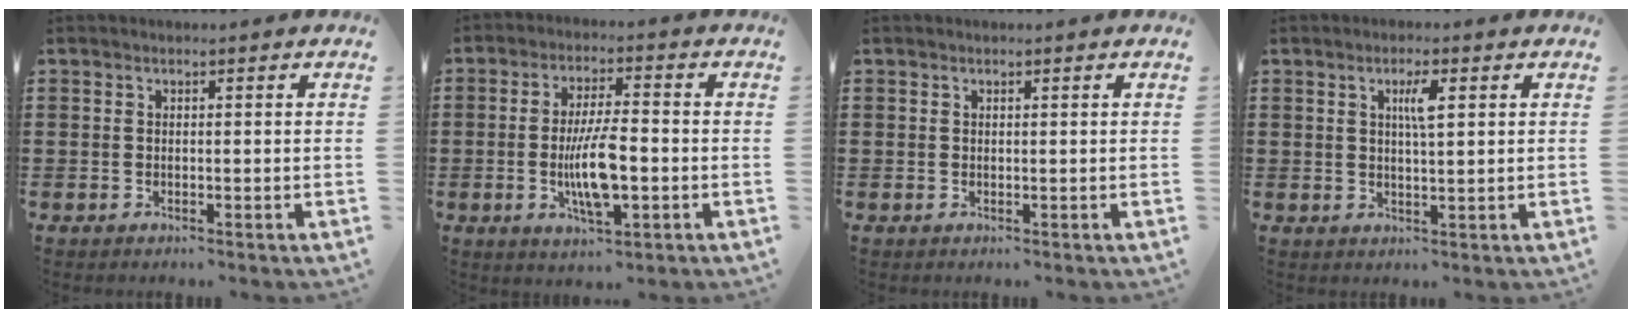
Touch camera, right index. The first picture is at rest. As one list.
[{"total": 8.9, "force": [-1.7, 2.6, 8.3], "torque": [-0.165, -0.007, -0.032]}, {"total": 0.0}, {"total": 3.4, "force": [1.1, 0.7, 3.1], "torque": [-0.057, 0.003, 0.014]}]